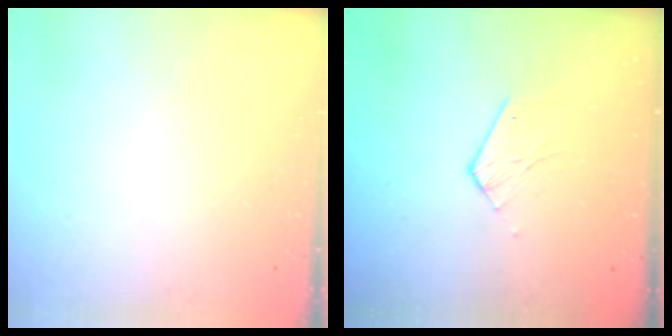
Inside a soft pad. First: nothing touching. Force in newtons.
{"total": 3.6, "press": 3.6, "slide": 0.3}